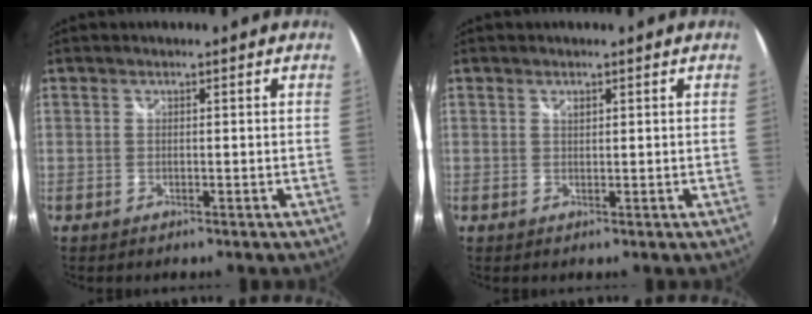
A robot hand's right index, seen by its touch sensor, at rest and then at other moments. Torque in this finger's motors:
{"motor_torque": [-0.01, 0.02, 0.01, 0.01]}